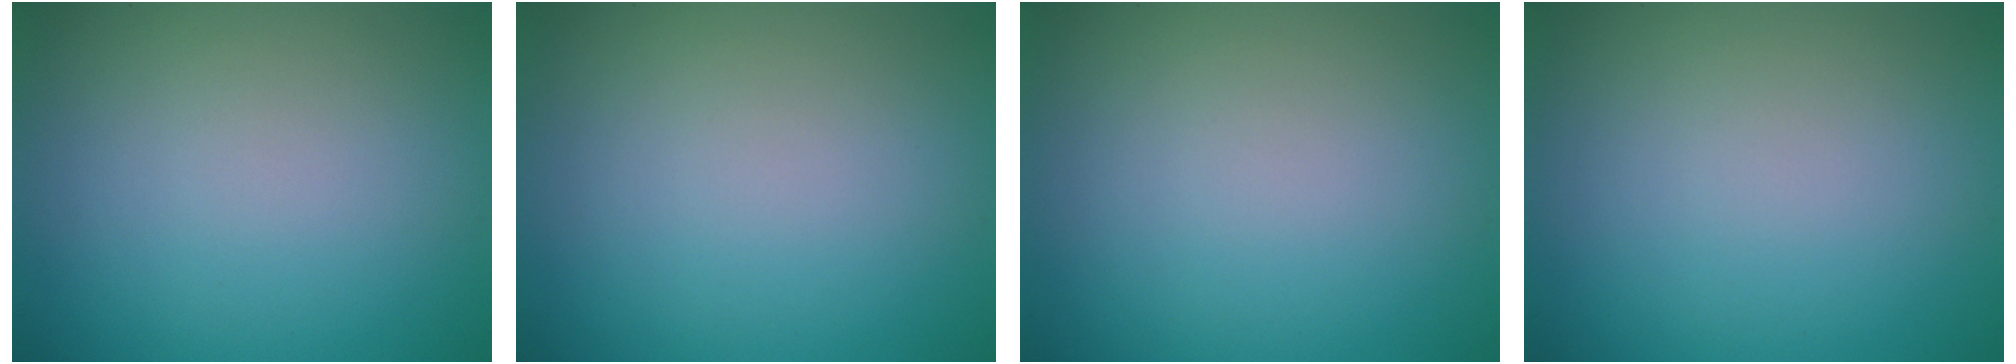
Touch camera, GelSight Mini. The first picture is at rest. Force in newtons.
{"total": 0.0}
{"total": 0.0}
{"total": 0.0}